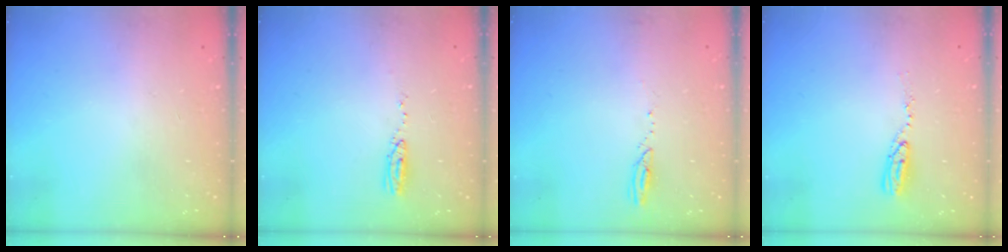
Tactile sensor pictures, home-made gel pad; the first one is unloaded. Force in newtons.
{"total": 14.7, "press": 6.3, "slide": 13.3}
{"total": 2.4, "press": 2.4, "slide": 0.3}
{"total": 5.1, "press": 5.1, "slide": 0.3}